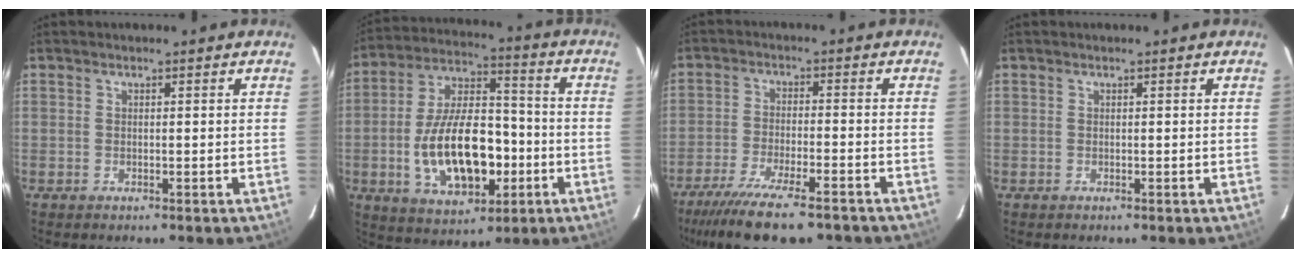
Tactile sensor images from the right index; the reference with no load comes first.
{"total": 18.2, "force": [-4.4, 9.5, 15.0], "torque": [-0.296, 0.009, -0.059]}
{"total": 14.9, "force": [-11.7, 3.3, 8.6], "torque": [-0.185, -0.041, -0.193]}
{"total": 0.0}